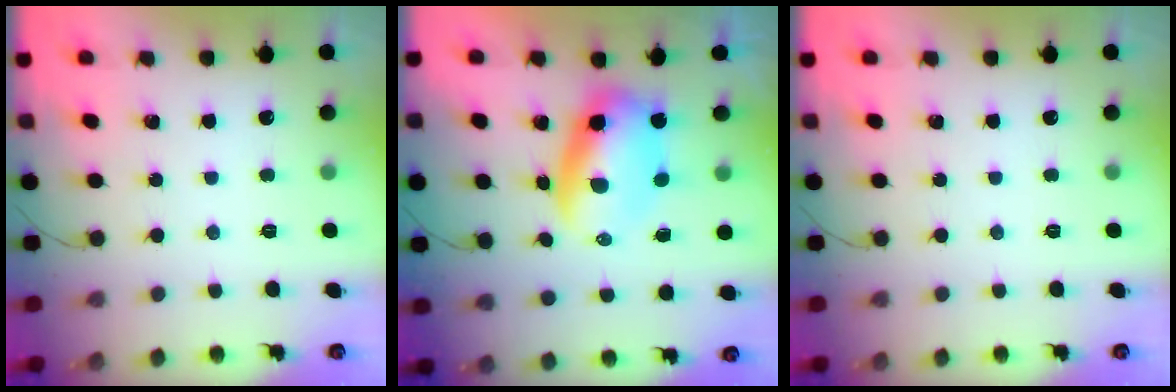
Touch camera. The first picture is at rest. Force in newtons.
{"total": 7.9, "press": 7.6, "slide": 2.4}
{"total": 0.0}